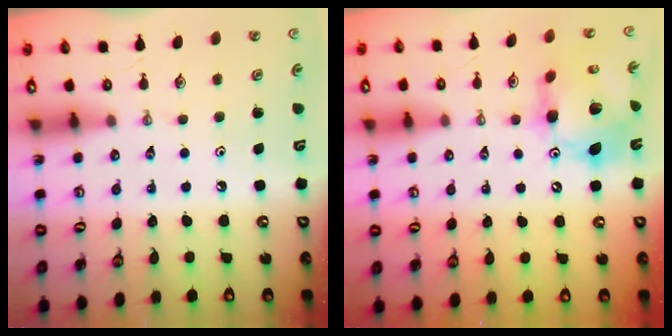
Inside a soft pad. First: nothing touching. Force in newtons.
{"total": 16.7, "press": 16.6, "slide": 1.8}